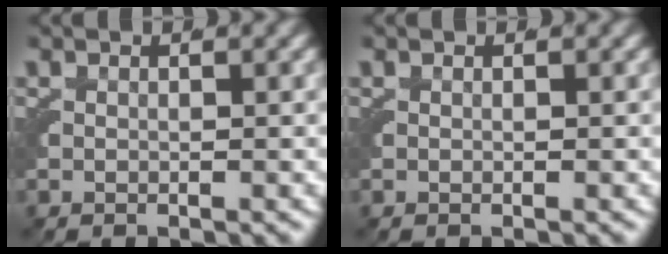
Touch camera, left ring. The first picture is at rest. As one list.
[{"total": 0.0}]